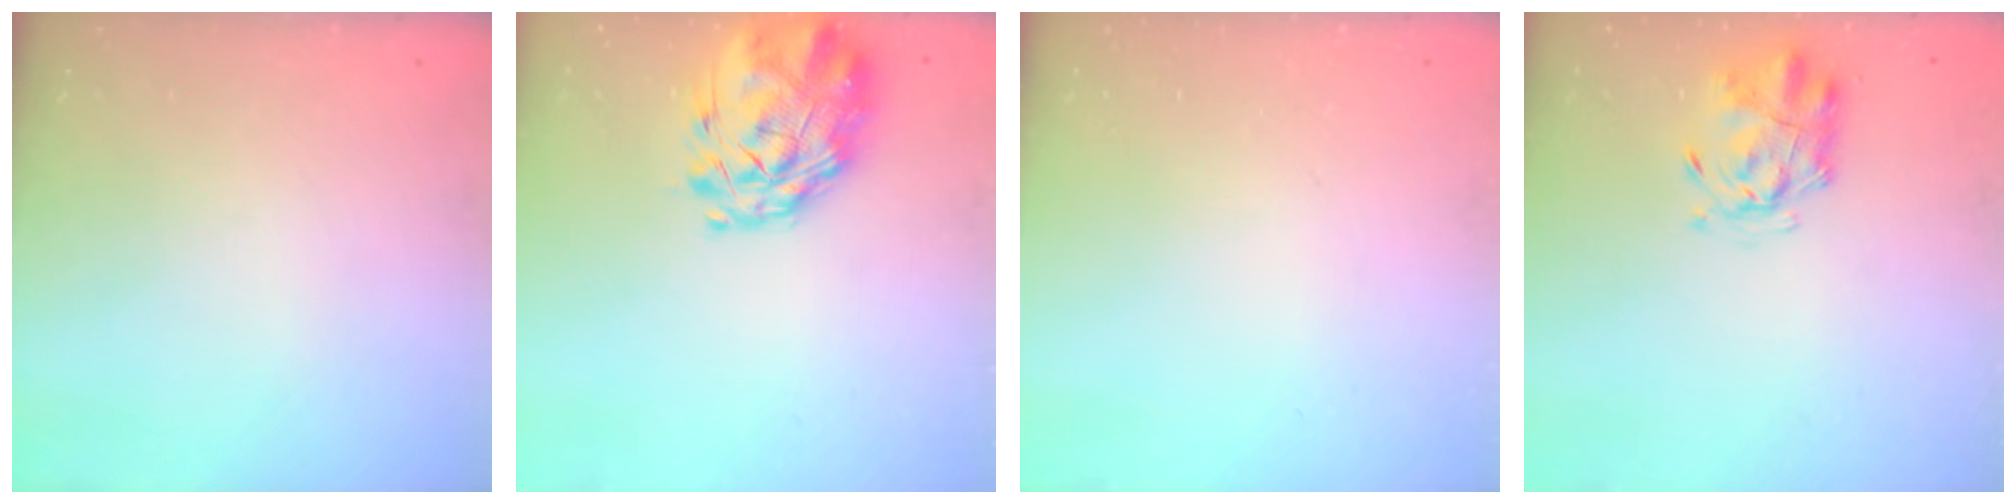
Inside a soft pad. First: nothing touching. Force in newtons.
{"total": 3.2, "press": 2.7, "slide": 1.8}
{"total": 0.0}
{"total": 2.3, "press": 2.2, "slide": 0.7}